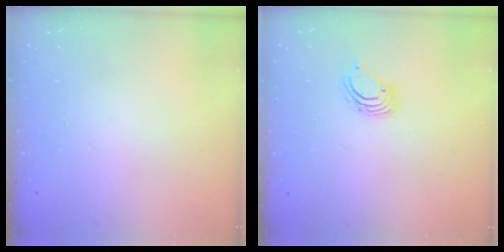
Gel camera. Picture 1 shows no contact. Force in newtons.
{"total": 2.6, "press": 2.6, "slide": 0.2}